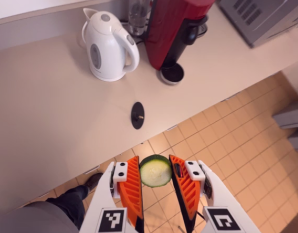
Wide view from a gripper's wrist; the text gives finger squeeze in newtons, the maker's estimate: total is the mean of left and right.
{"total": 9.6, "left": 9.6, "right": 9.6}